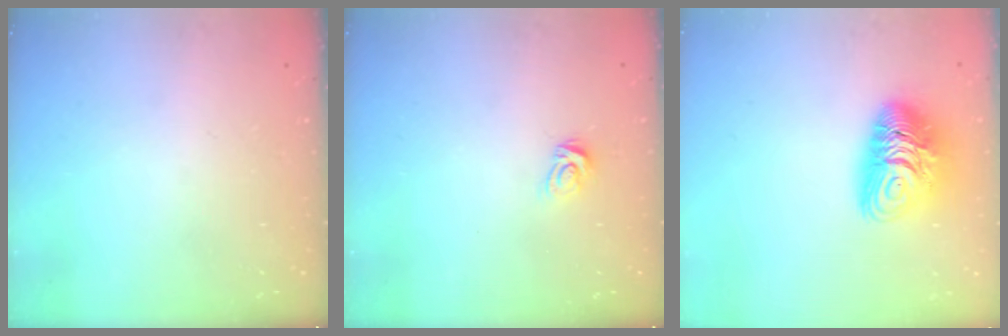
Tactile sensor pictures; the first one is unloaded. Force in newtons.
{"total": 4.5, "press": 4.5, "slide": 0.2}
{"total": 11.5, "press": 11.4, "slide": 1.1}